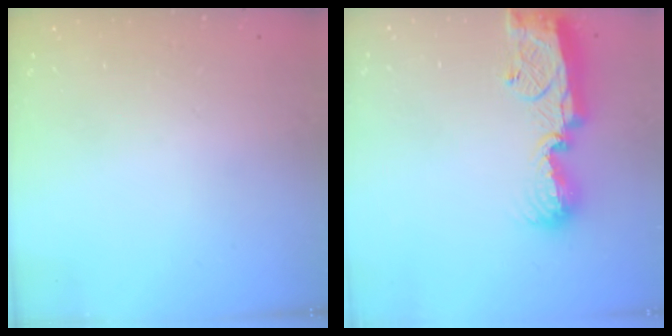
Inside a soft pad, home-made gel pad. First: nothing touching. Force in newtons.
{"total": 12.8, "press": 12.7, "slide": 1.1}